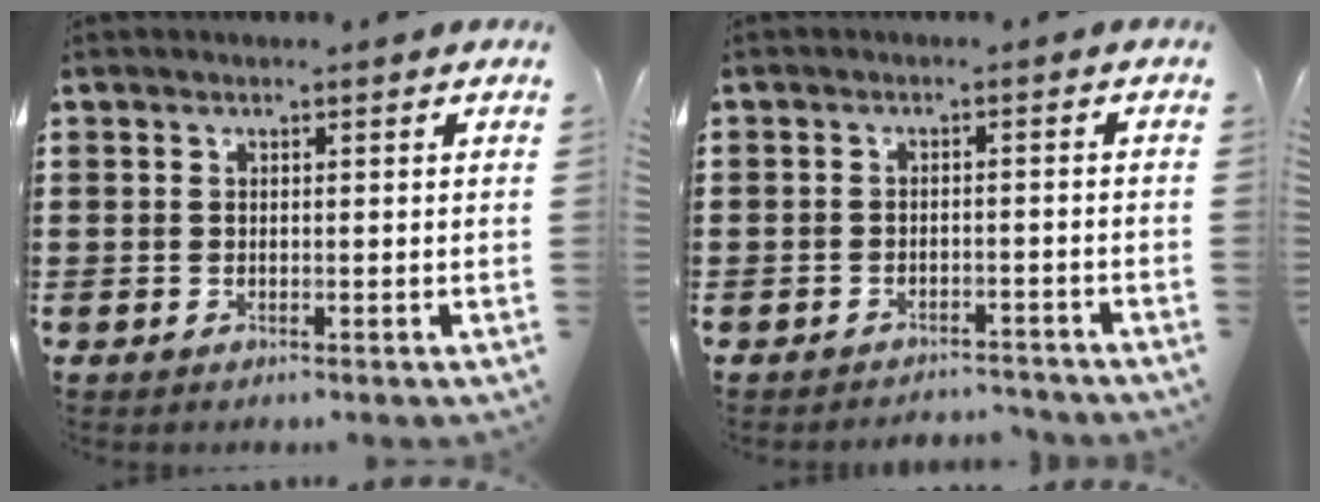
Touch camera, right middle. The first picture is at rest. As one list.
[{"total": 2.6, "force": [-2.5, 0.4, -0.4], "torque": [0.000, 0.002, -0.058]}]